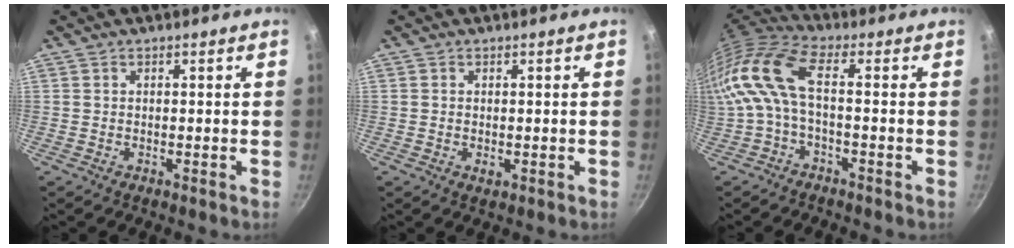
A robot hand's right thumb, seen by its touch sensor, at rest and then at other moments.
{"total": 1.2, "force": [-0.1, 0.7, 0.9], "torque": [-0.015, -0.002, -0.001]}
{"total": 11.8, "force": [-0.7, 4.9, 10.7], "torque": [-0.244, 0.023, -0.030]}